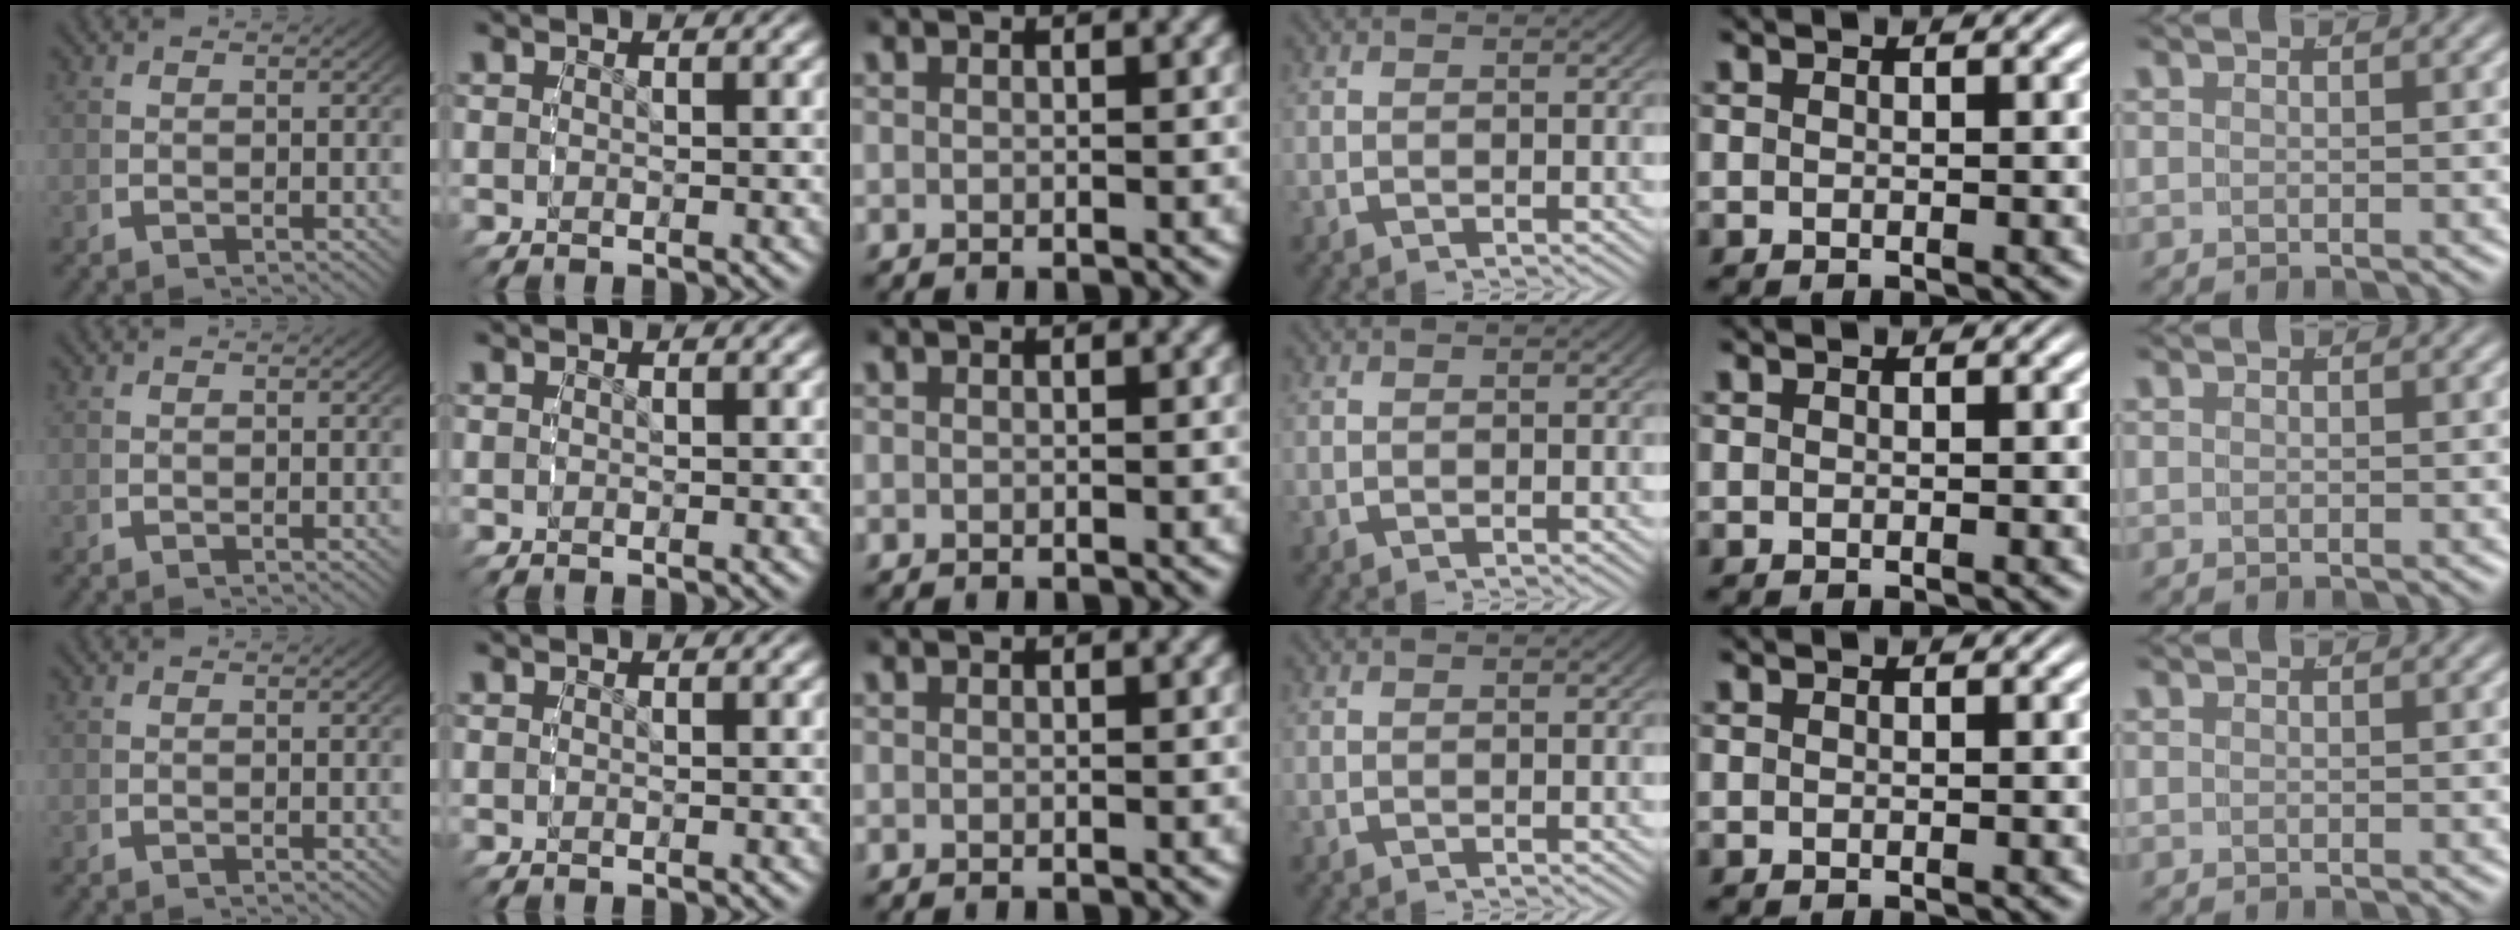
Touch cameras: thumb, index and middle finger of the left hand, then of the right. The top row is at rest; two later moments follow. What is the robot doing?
{"motion": "reach", "object": "backpack"}